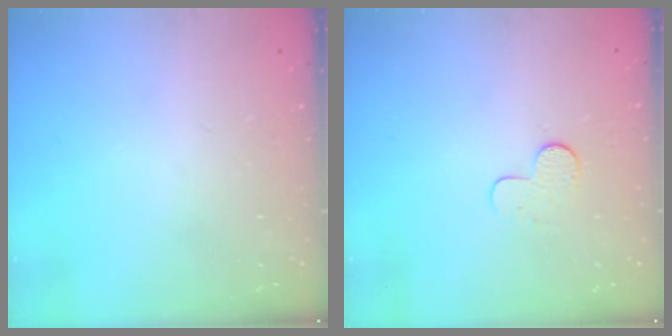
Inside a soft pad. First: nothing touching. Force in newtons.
{"total": 5.0, "press": 5.0, "slide": 0.5}